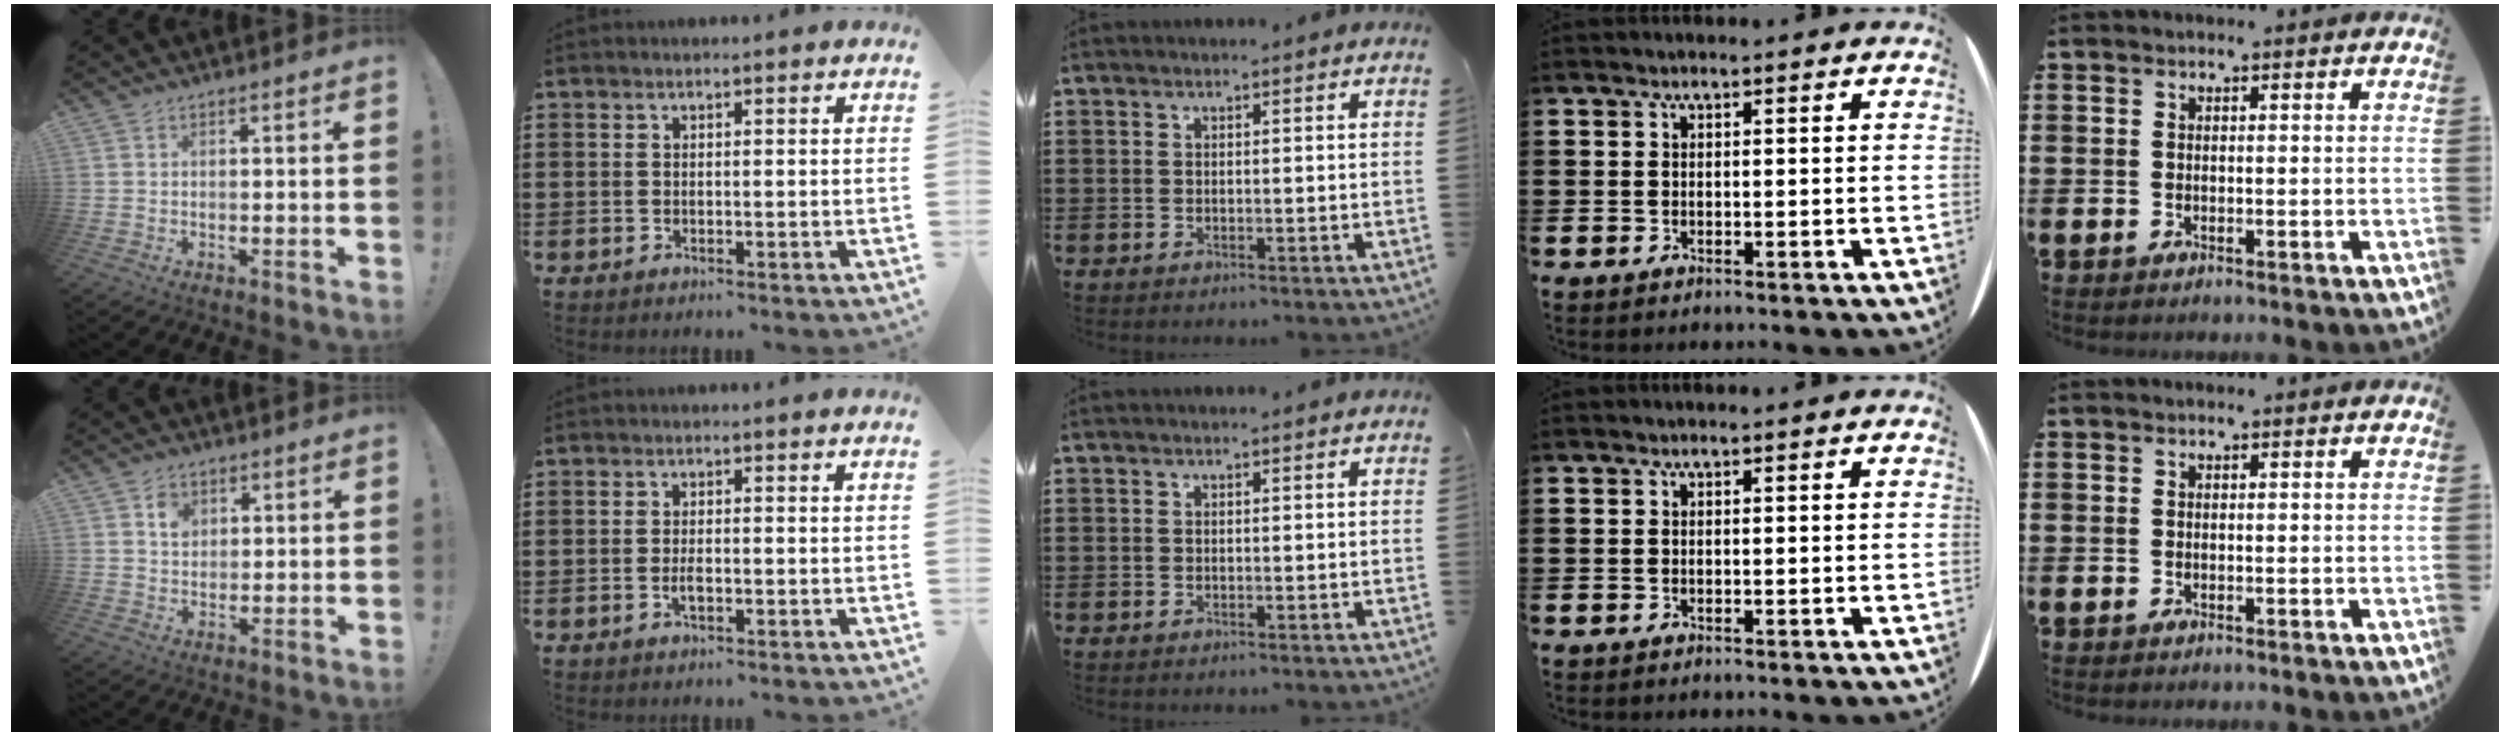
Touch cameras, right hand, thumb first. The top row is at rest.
{"thumb": {"total": 4.3, "force": [1.7, 3.5, 1.8], "torque": [-0.018, -0.006, 0.028]}, "index": {"total": 2.0, "force": [-0.6, 0.7, 1.7], "torque": [-0.032, -0.001, -0.010]}}